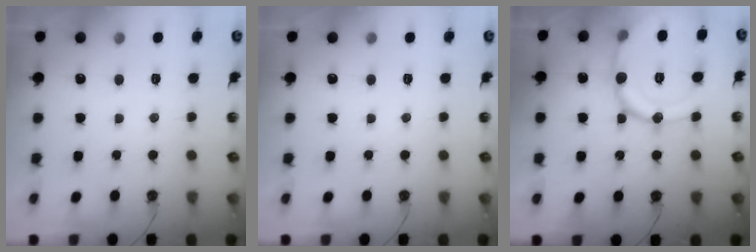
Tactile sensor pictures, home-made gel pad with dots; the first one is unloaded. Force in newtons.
{"total": 0.0}
{"total": 18.3, "press": 18.2, "slide": 1.9}